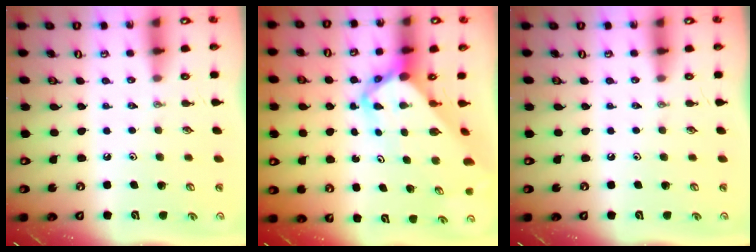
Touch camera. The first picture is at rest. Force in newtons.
{"total": 6.2, "press": 6.2, "slide": 0.4}
{"total": 0.0}